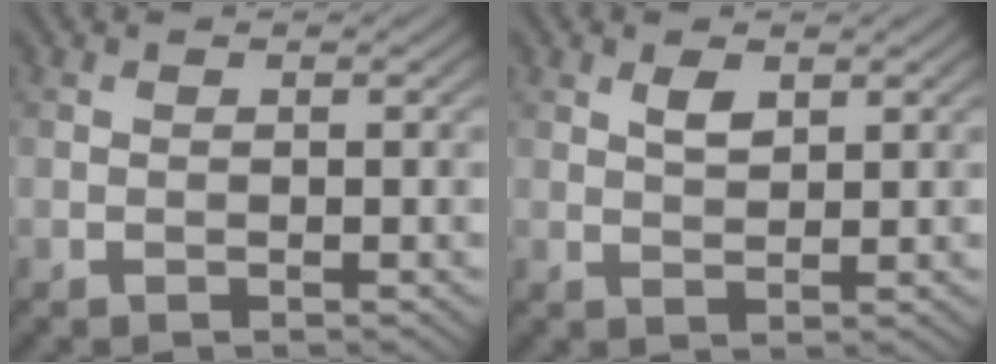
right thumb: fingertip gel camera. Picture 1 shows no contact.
{"total": 1.9, "force": [1.0, 0.9, 1.4], "torque": [-0.026, -0.001, 0.022]}